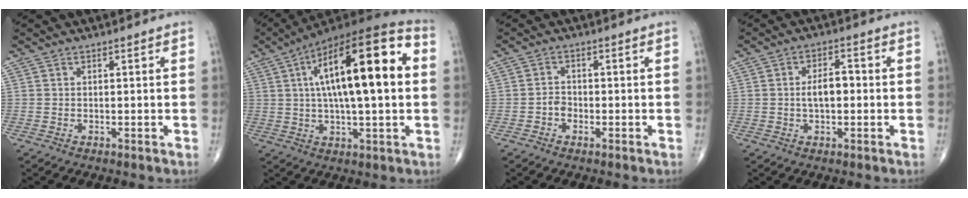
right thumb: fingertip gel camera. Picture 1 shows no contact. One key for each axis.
{"total": 23.4, "fx": 3.9, "fy": 7.1, "fz": 22.0, "tx": -0.353, "ty": 0.030, "tz": 0.052}
{"total": 1.8, "fx": -0.9, "fy": 1.3, "fz": 0.9, "tx": -0.007, "ty": 0.008, "tz": -0.020}
{"total": 5.1, "fx": -0.3, "fy": 2.6, "fz": 4.4, "tx": -0.073, "ty": 0.012, "tz": -0.008}